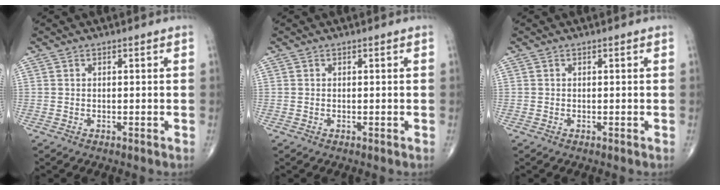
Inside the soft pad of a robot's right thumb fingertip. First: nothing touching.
{"total": 0.0}
{"total": 0.0}